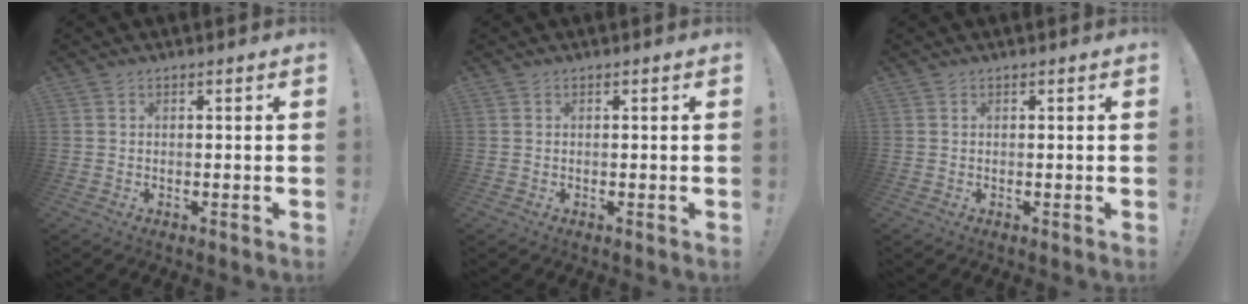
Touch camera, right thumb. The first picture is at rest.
{"total": 0.0}
{"total": 0.0}